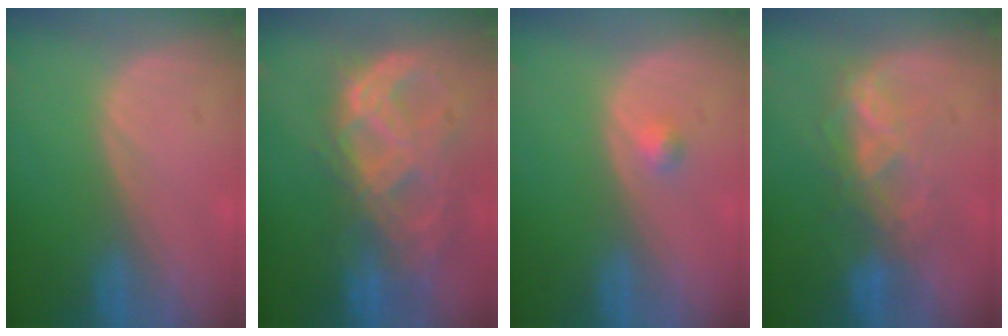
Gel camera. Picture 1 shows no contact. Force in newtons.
{"total": 11.4, "press": 9.7, "slide": 6.1}
{"total": 1.5, "press": 1.3, "slide": 0.8}
{"total": 6.7, "press": 6.5, "slide": 1.5}